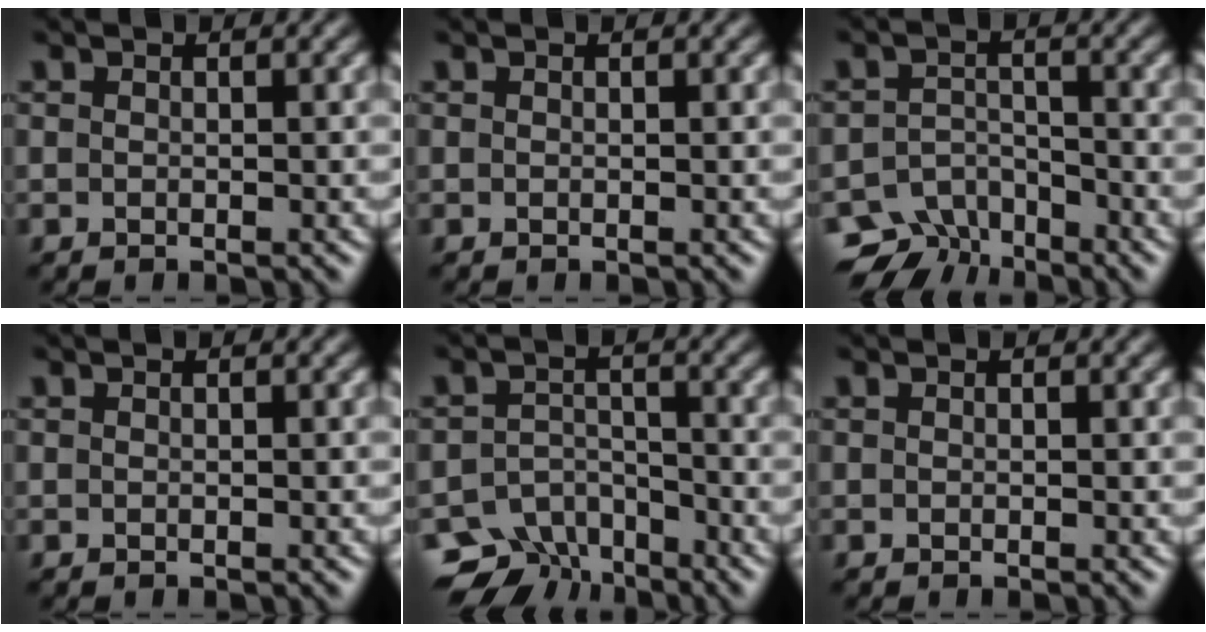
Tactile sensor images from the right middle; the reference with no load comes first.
{"total": 0.0}
{"total": 4.5, "force": [-3.9, 2.1, 0.6], "torque": [-0.001, -0.001, -0.069]}
{"total": 0.0}
{"total": 5.8, "force": [-4.9, 3.0, 0.9], "torque": [-0.006, -0.006, -0.079]}
{"total": 0.0}